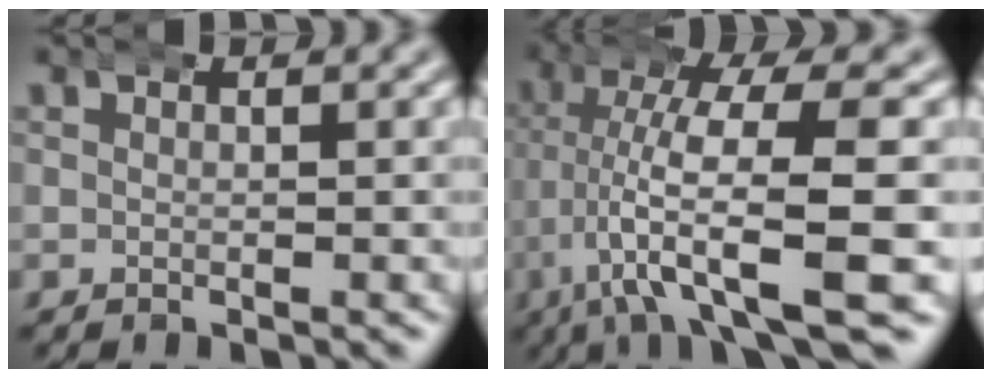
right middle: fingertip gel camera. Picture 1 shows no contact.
{"total": 10.6, "force": [-2.8, 3.5, 9.6], "torque": [-0.180, -0.018, -0.035]}